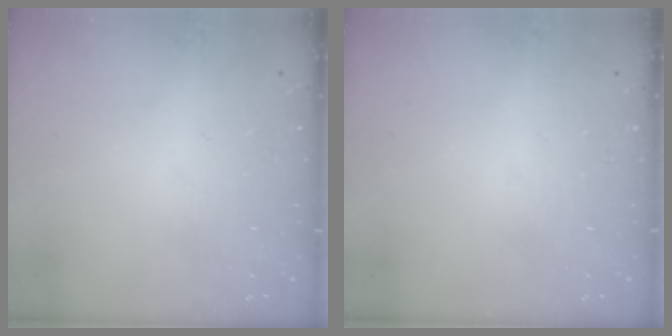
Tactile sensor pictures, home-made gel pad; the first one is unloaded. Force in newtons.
{"total": 0.0}